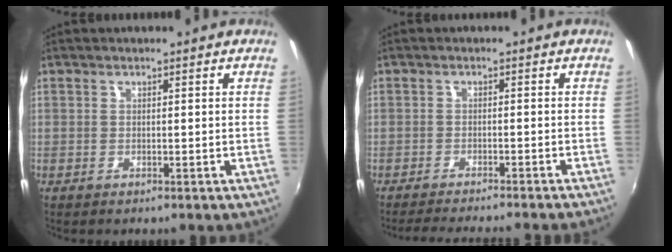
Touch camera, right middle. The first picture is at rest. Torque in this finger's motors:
{"motor_torque": [0.36, -0.47, 0.04, 0.03]}